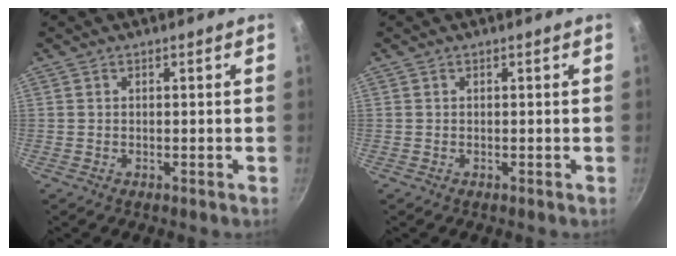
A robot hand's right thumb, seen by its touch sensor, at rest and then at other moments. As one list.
[{"total": 0.0}]